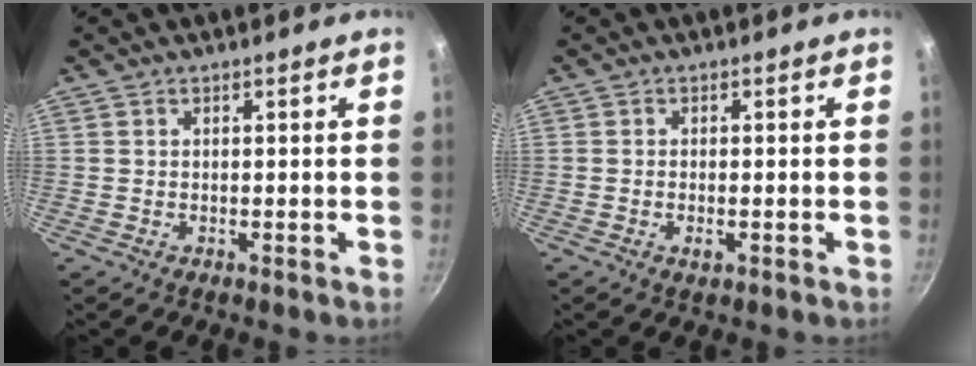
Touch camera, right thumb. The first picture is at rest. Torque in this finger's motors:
{"motor_torque": [-0.55, -0.19, 0.05, 0.52, -0.04]}